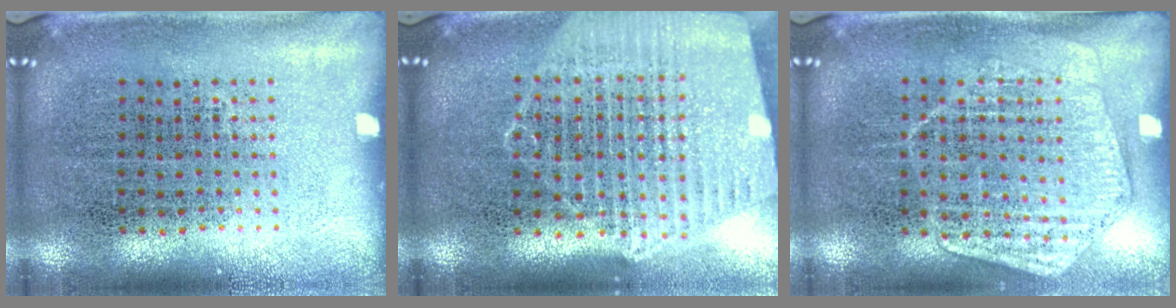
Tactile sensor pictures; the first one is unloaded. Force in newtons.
{"total": 1.8, "press": 1.7, "slide": 0.6}
{"total": 1.4, "press": 1.4, "slide": 0.3}